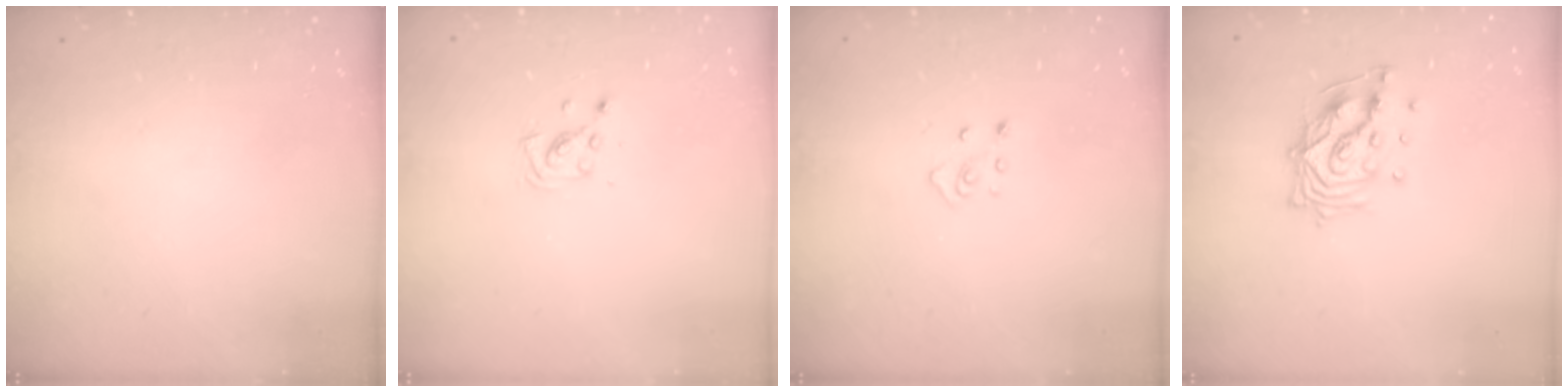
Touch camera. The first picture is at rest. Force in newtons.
{"total": 5.0, "press": 4.7, "slide": 1.7}
{"total": 2.8, "press": 2.8, "slide": 0.3}
{"total": 12.6, "press": 12.5, "slide": 1.3}